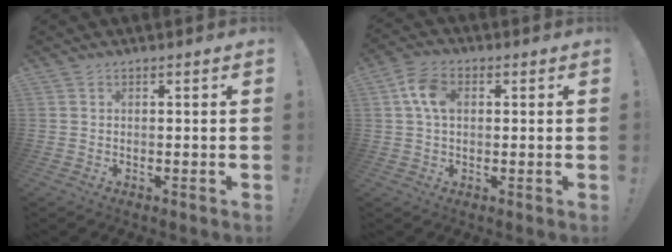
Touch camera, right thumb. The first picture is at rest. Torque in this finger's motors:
{"motor_torque": [0.44, 0.61, 0.85, 0.04, 0.09]}